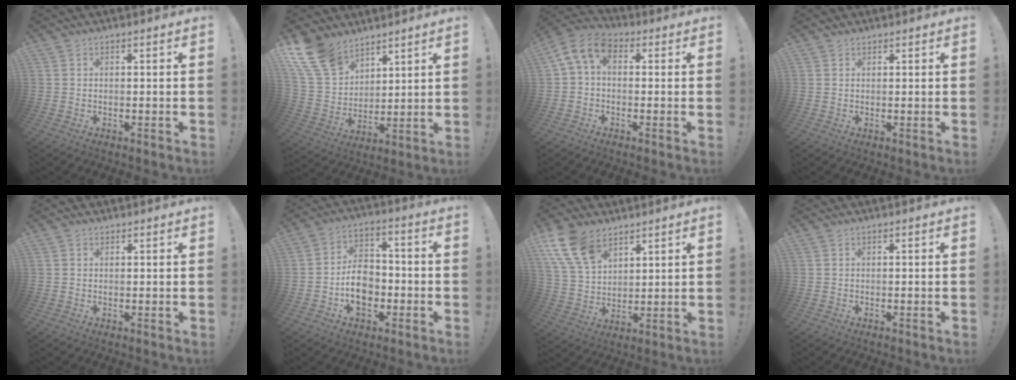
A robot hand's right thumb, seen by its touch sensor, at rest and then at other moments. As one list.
[{"total": 15.0, "force": [10.3, 8.9, 6.2], "torque": [-0.130, -0.061, 0.204]}, {"total": 8.4, "force": [1.8, 5.1, 6.5], "torque": [-0.131, 0.001, 0.039]}, {"total": 0.9, "force": [0.8, 0.4, 0.1], "torque": [-0.002, -0.001, 0.015]}, {"total": 0.9, "force": [0.7, 0.6, 0.1], "torque": [-0.003, 0.001, 0.012]}, {"total": 11.2, "force": [-3.1, 8.1, 7.2], "torque": [-0.120, 0.014, -0.055]}, {"total": 13.2, "force": [7.8, 8.1, 7.0], "torque": [-0.140, -0.031, 0.154]}, {"total": 0.0}]